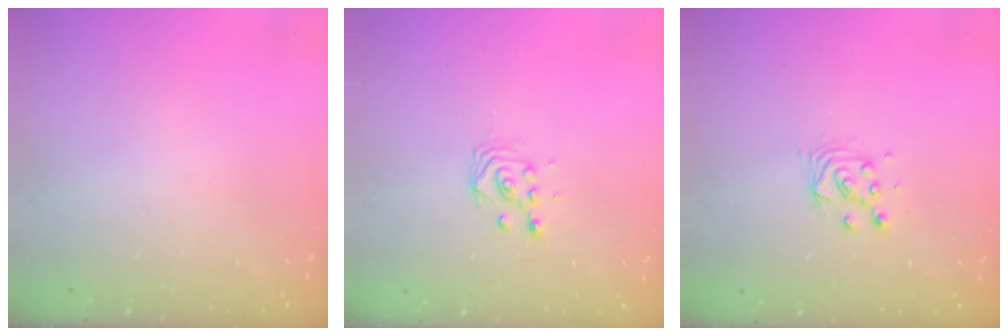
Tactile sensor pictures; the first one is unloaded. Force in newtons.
{"total": 2.9, "press": 2.9, "slide": 0.1}
{"total": 5.5, "press": 5.5, "slide": 0.5}